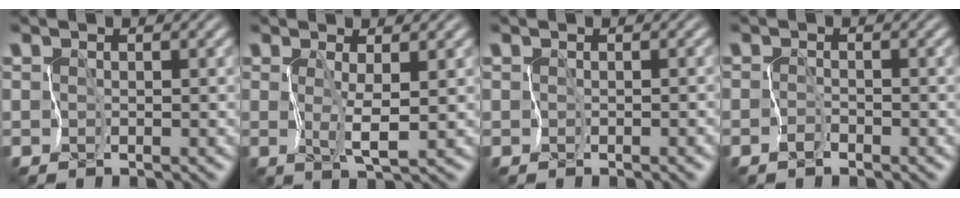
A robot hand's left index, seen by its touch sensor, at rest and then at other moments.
{"total": 2.2, "force": [0.5, 0.1, 2.1], "torque": [-0.044, -0.005, 0.014]}
{"total": 1.0, "force": [-0.6, 0.5, 0.6], "torque": [-0.002, -0.007, -0.003]}
{"total": 0.8, "force": [-0.8, 0.2, 0.2], "torque": [-0.004, -0.001, -0.017]}